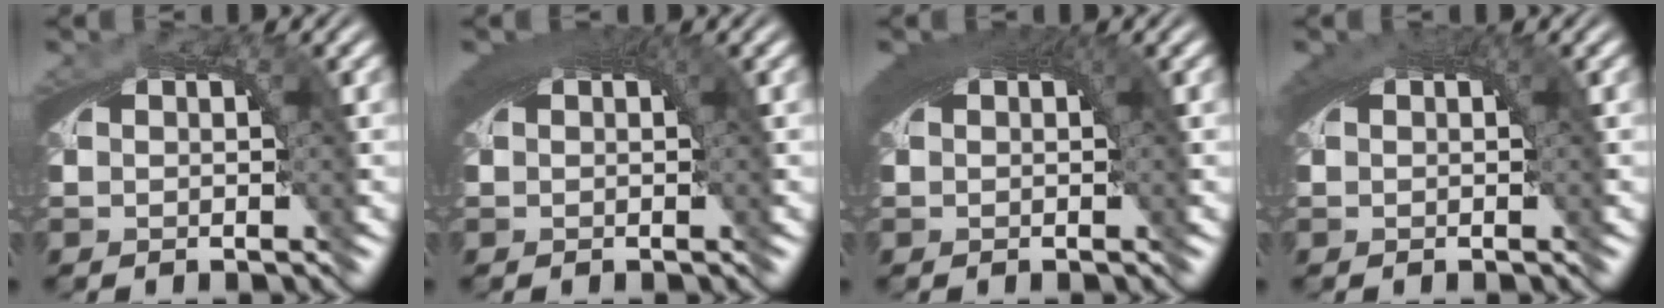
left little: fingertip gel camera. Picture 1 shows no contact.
{"total": 3.2, "force": [1.2, 0.9, 2.8], "torque": [-0.034, 0.011, 0.017]}
{"total": 3.8, "force": [1.4, 1.1, 3.4], "torque": [-0.043, 0.015, 0.018]}
{"total": 1.9, "force": [0.8, 0.3, 1.7], "torque": [-0.023, 0.007, 0.013]}